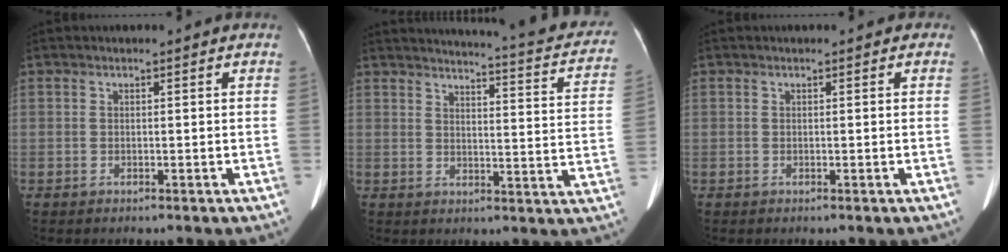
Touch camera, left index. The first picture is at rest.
{"total": 20.6, "force": [18.8, 2.6, 8.1], "torque": [-0.093, -0.053, 0.198]}
{"total": 0.0}